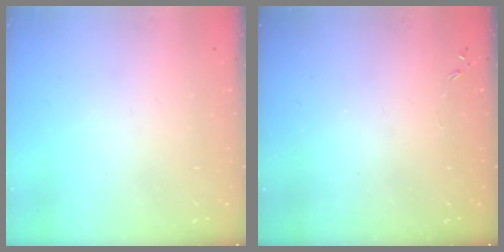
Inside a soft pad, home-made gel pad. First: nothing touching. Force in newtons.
{"total": 0.0}